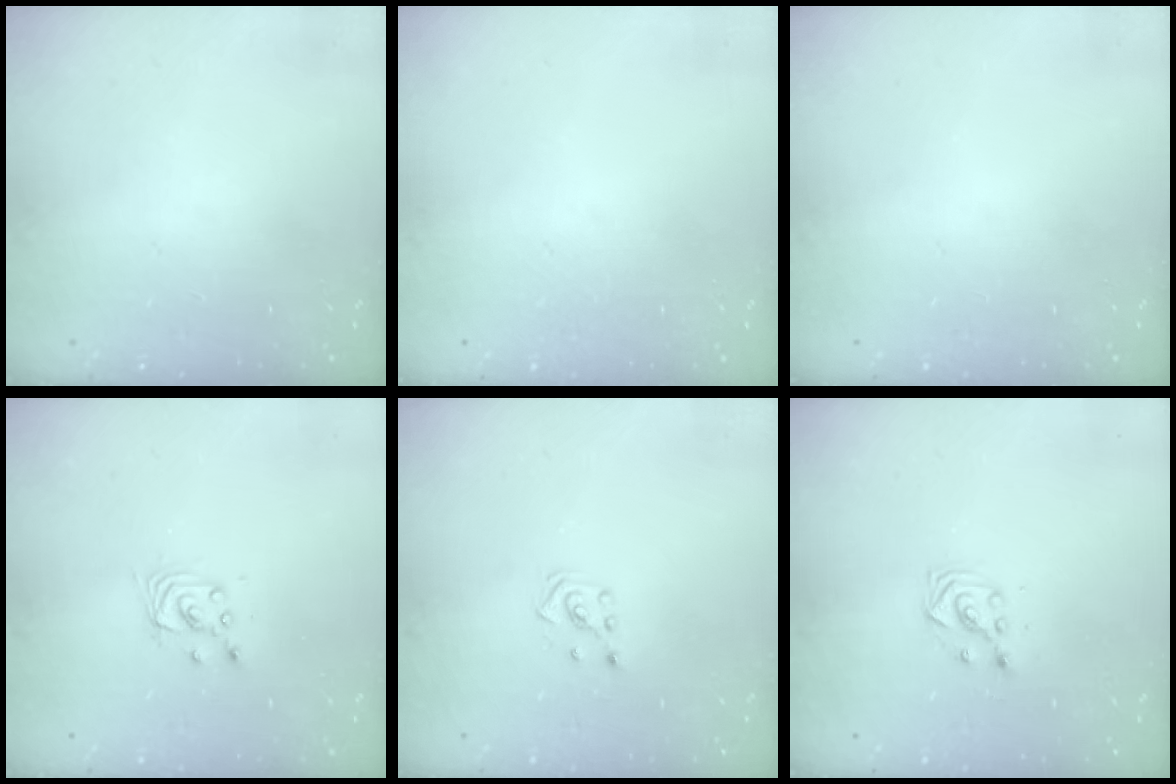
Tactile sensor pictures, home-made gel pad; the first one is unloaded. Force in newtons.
{"total": 0.0}
{"total": 0.0}
{"total": 2.7, "press": 2.7, "slide": 0.2}
{"total": 2.1, "press": 1.9, "slide": 0.8}
{"total": 2.9, "press": 2.9, "slide": 0.3}